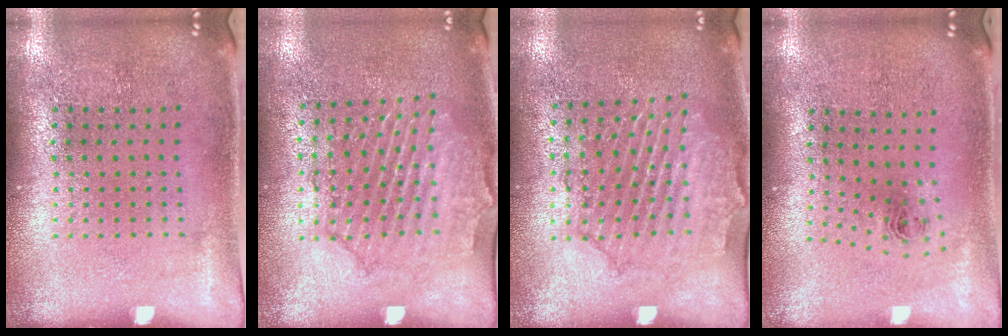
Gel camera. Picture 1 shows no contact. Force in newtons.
{"total": 1.8, "press": 1.8, "slide": 0.3}
{"total": 1.8, "press": 1.8, "slide": 0.3}
{"total": 0.9, "press": 0.3, "slide": 0.8}